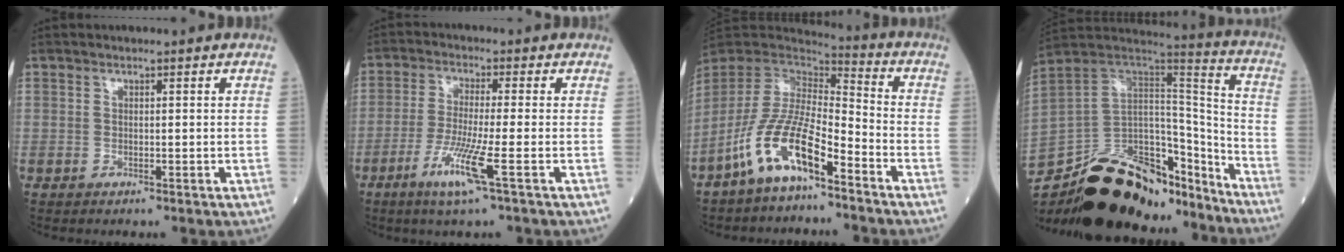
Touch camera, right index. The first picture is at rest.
{"total": 7.4, "force": [-3.3, -0.6, 6.6], "torque": [-0.137, -0.021, -0.069]}
{"total": 12.4, "force": [-7.3, 3.2, 9.5], "torque": [-0.200, 0.001, -0.144]}
{"total": 31.6, "force": [-25.1, 12.0, 15.0], "torque": [-0.332, -0.017, -0.404]}